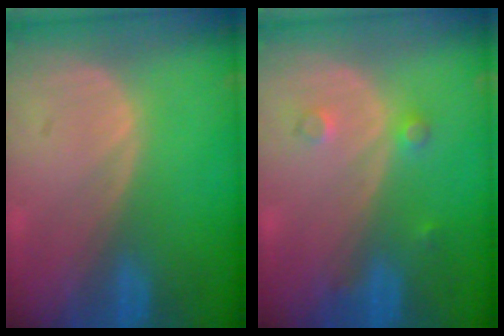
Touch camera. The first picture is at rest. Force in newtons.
{"total": 2.0, "press": 2.0, "slide": 0.2}